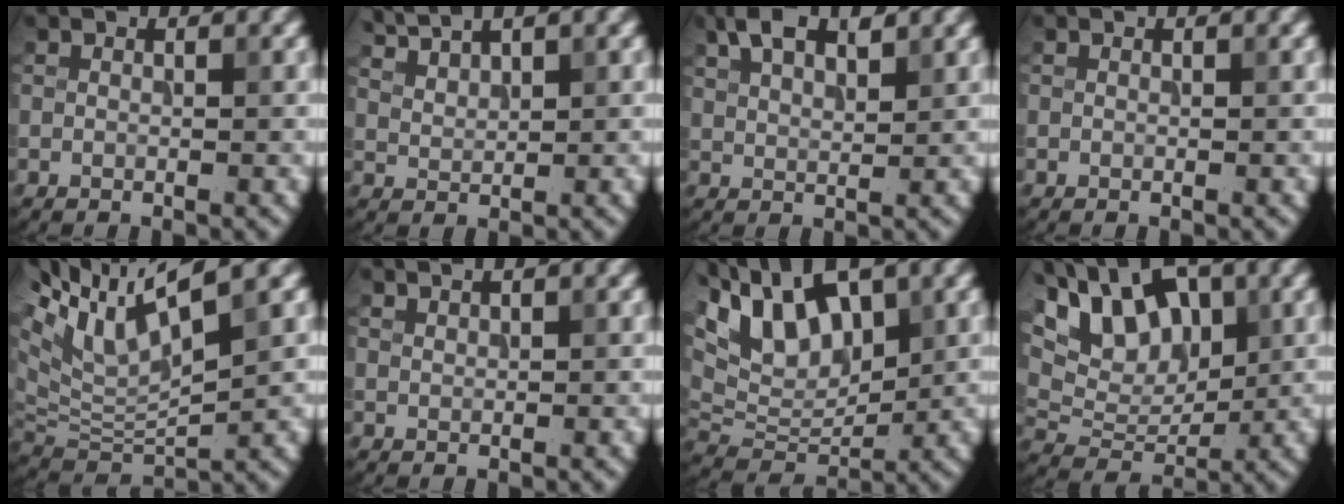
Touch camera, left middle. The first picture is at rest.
{"total": 2.8, "force": [2.5, 0.5, 1.2], "torque": [-0.023, 0.007, 0.053]}
{"total": 4.7, "force": [2.9, 2.1, 3.0], "torque": [-0.062, 0.010, 0.054]}
{"total": 0.0}
{"total": 9.4, "force": [4.7, 3.1, 7.6], "torque": [-0.164, 0.015, 0.086]}
{"total": 0.6, "force": [0.5, 0.1, 0.2], "torque": [0.001, 0.000, 0.011]}
{"total": 11.7, "force": [6.2, 5.7, 8.1], "torque": [-0.150, 0.021, 0.098]}
{"total": 9.6, "force": [4.8, 5.2, 6.5], "torque": [-0.107, 0.011, 0.068]}